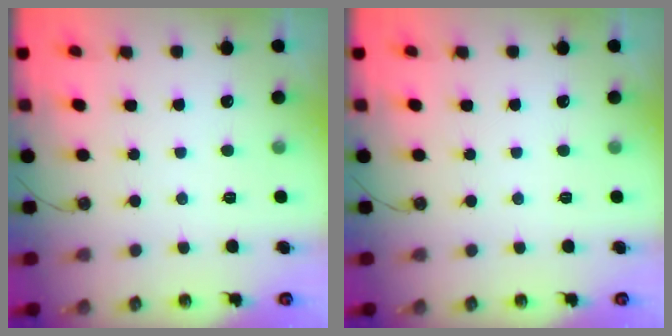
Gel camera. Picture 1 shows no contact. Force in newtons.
{"total": 0.0}